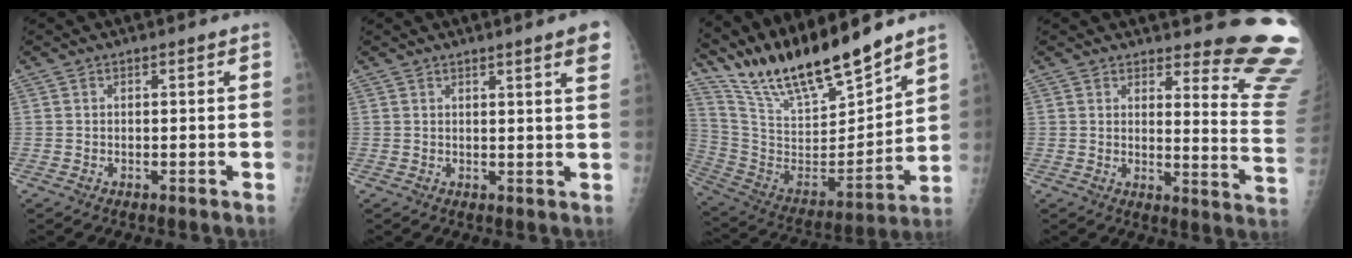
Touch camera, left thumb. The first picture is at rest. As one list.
[{"total": 4.7, "force": [3.0, -0.1, 3.7], "torque": [-0.042, -0.012, 0.037]}, {"total": 21.5, "force": [18.6, 4.0, 9.9], "torque": [-0.145, -0.099, 0.345]}, {"total": 15.0, "force": [13.7, 1.9, 5.7], "torque": [-0.037, -0.161, 0.143]}]